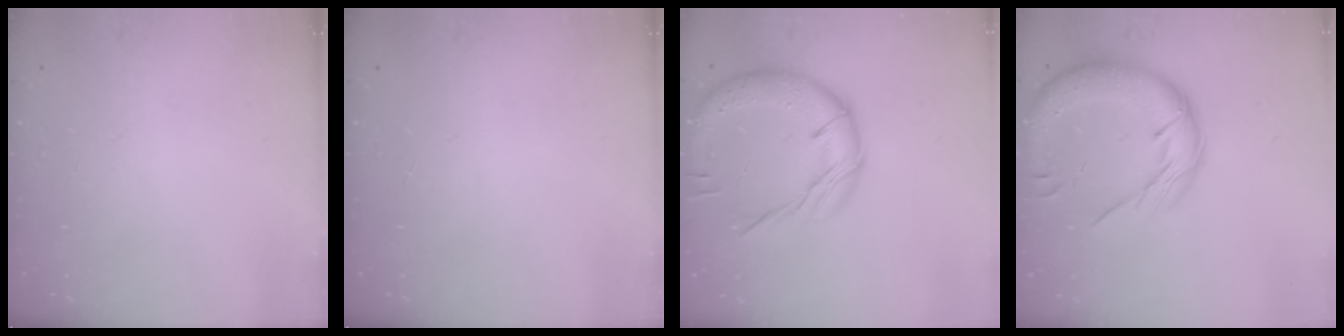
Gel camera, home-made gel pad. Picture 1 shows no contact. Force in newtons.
{"total": 0.0}
{"total": 17.0, "press": 16.9, "slide": 1.0}
{"total": 17.6, "press": 17.4, "slide": 2.5}